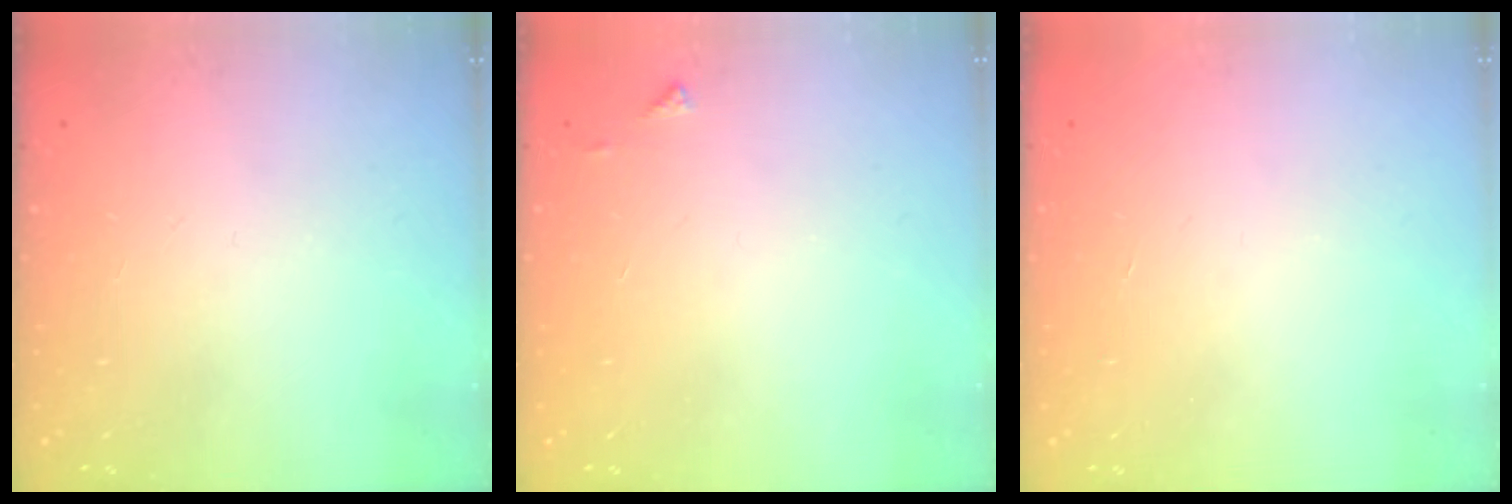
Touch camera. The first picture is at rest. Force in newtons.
{"total": 3.8, "press": 3.7, "slide": 0.6}
{"total": 1.6, "press": 1.5, "slide": 0.1}